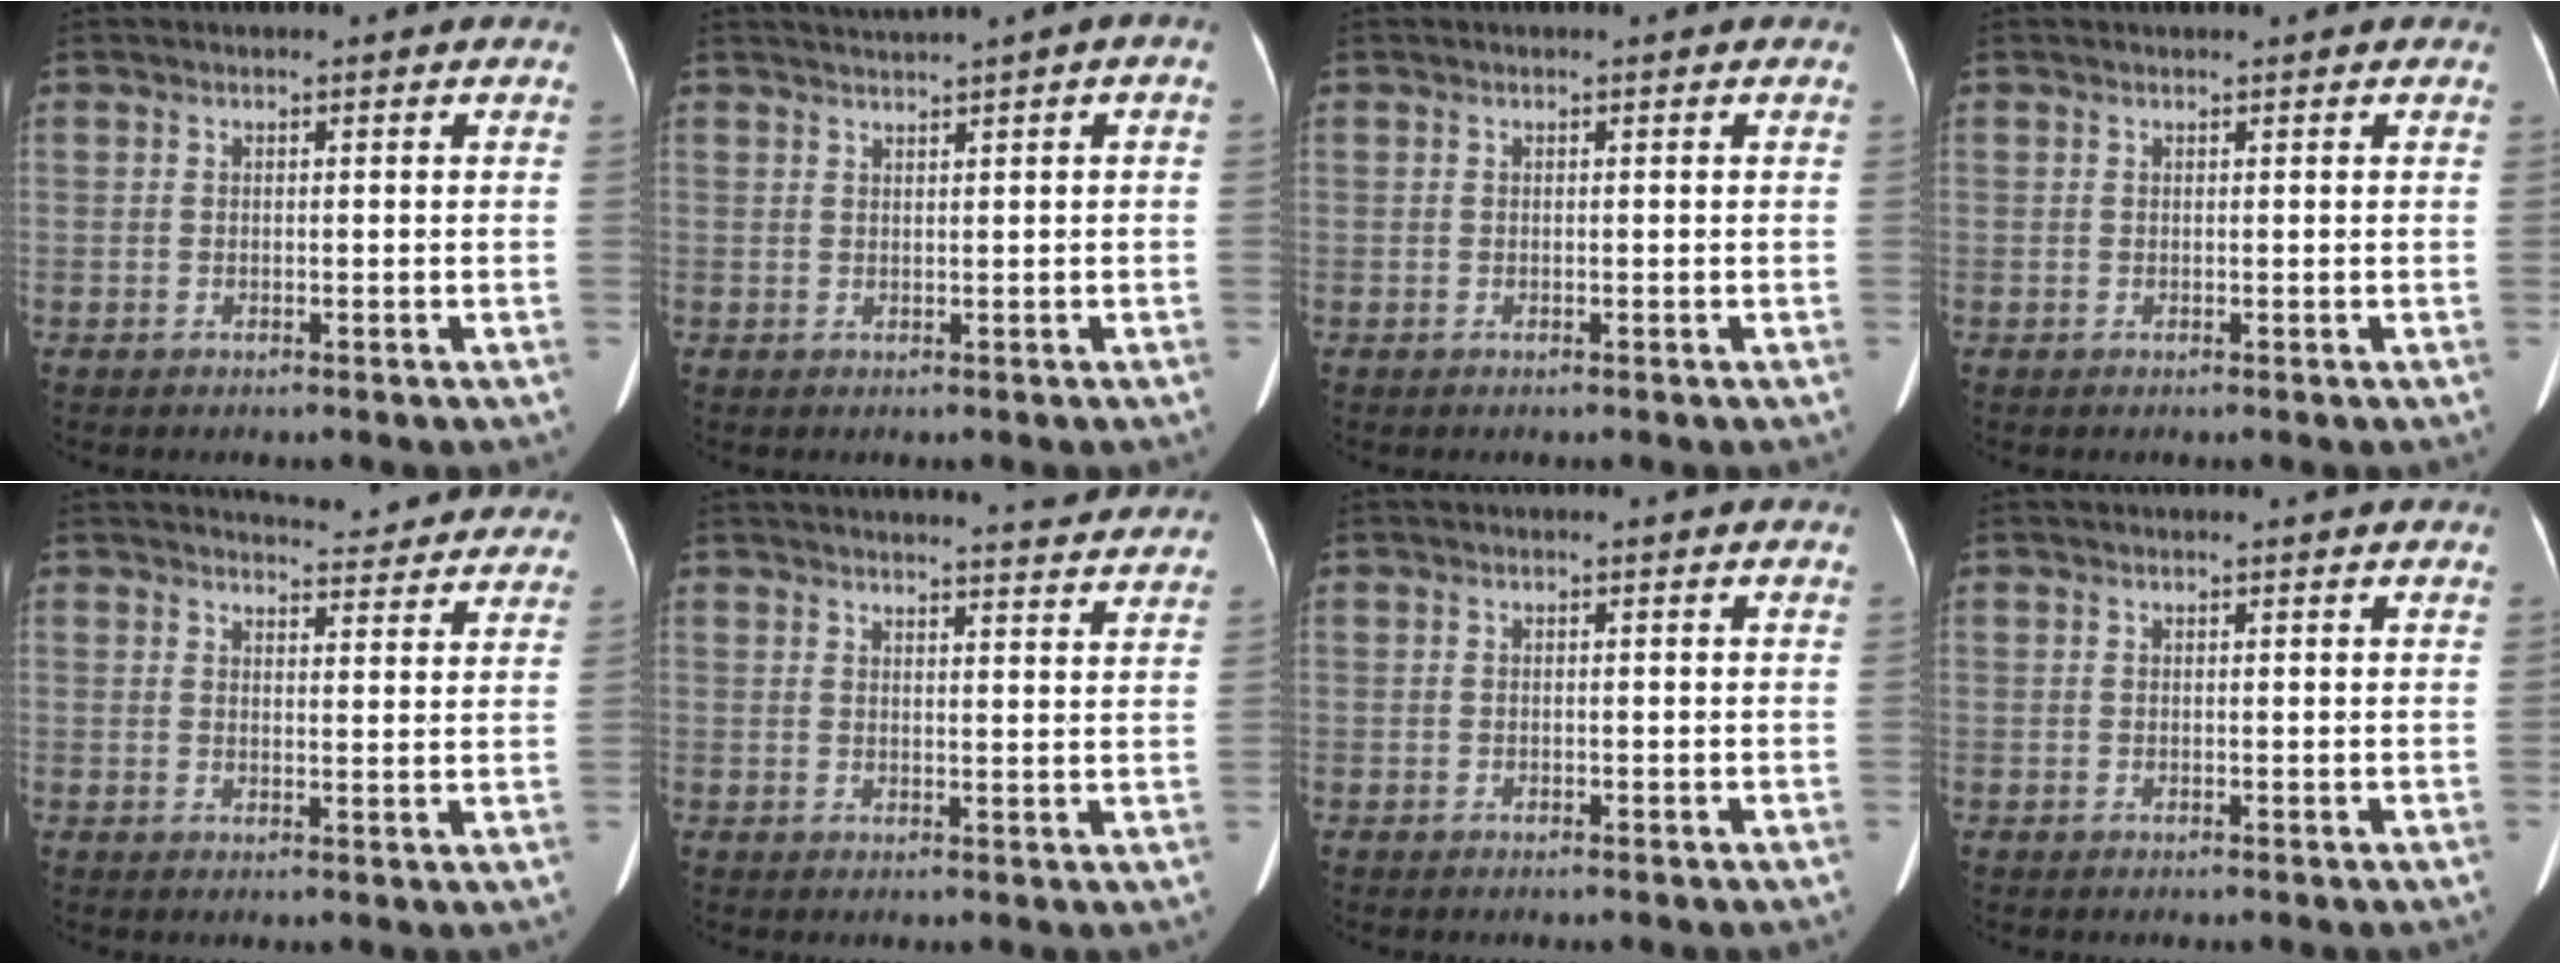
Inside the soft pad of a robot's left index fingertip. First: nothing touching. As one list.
[{"total": 1.3, "force": [1.0, 0.0, 0.8], "torque": [-0.016, 0.015, 0.023]}, {"total": 0.0}, {"total": 0.8, "force": [0.7, 0.4, 0.2], "torque": [-0.005, 0.015, 0.008]}, {"total": 11.5, "force": [11.2, 2.0, 1.6], "torque": [-0.001, -0.015, 0.113]}, {"total": 11.9, "force": [11.5, 0.4, 3.2], "torque": [-0.038, -0.014, 0.124]}, {"total": 0.0}, {"total": 0.9, "force": [0.9, 0.0, 0.2], "torque": [-0.011, 0.007, 0.011]}]